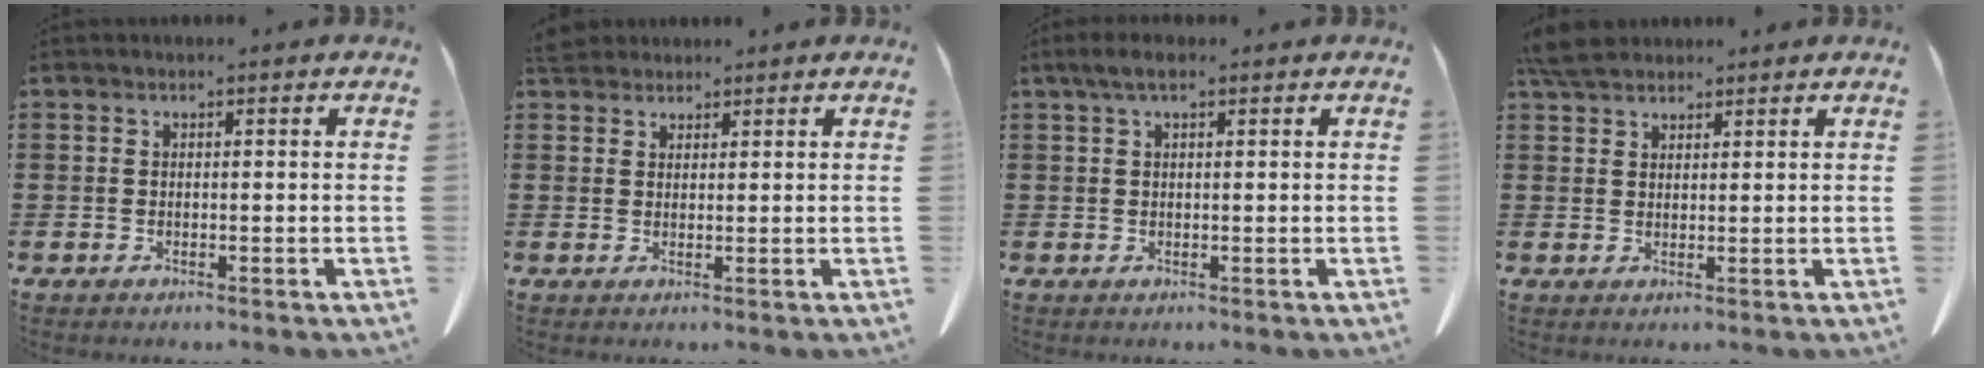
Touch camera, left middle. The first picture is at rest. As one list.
[{"total": 3.0, "force": [2.7, 1.0, 0.8], "torque": [-0.024, 0.000, 0.054]}, {"total": 2.4, "force": [1.0, 0.7, 2.1], "torque": [-0.042, 0.004, 0.017]}, {"total": 4.3, "force": [3.8, 1.4, 1.5], "torque": [-0.040, -0.002, 0.074]}]